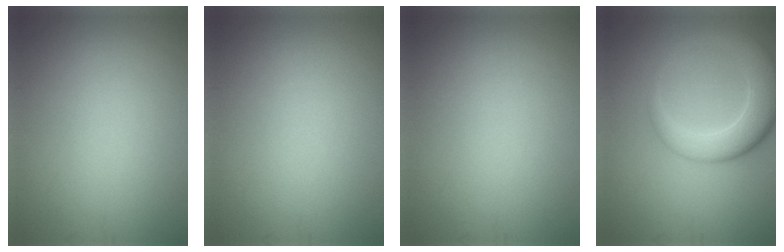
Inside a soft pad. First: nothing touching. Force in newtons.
{"total": 0.0}
{"total": 0.0}
{"total": 5.9, "press": 5.9, "slide": 0.6}